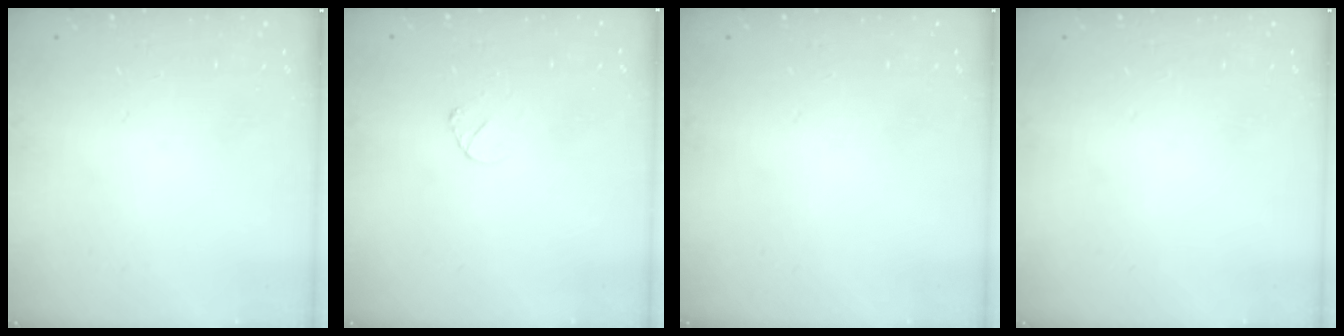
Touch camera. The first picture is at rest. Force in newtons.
{"total": 2.8, "press": 2.8, "slide": 0.3}
{"total": 0.0}
{"total": 0.0}